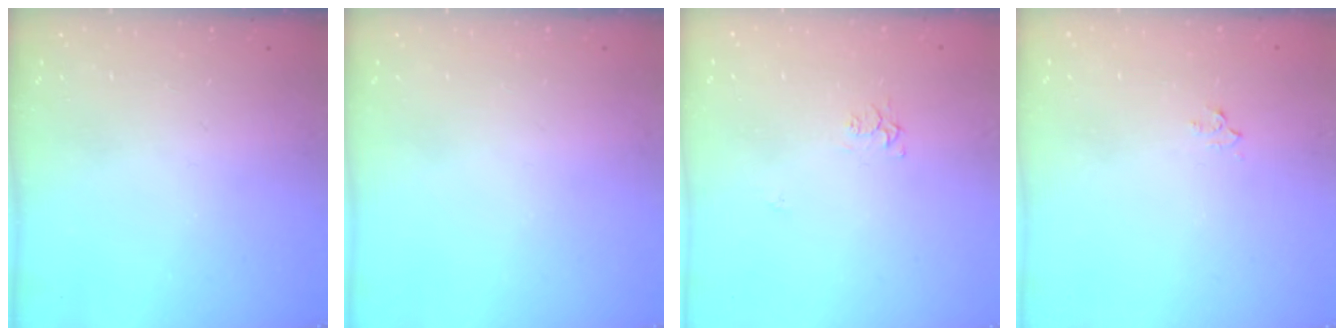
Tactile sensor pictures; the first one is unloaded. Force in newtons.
{"total": 0.0}
{"total": 4.7, "press": 4.6, "slide": 0.6}
{"total": 3.0, "press": 3.0, "slide": 0.4}